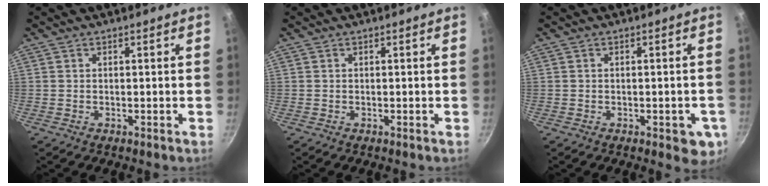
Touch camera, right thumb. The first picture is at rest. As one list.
[{"total": 0.0}, {"total": 5.8, "force": [-1.9, 2.7, 4.7], "torque": [-0.036, 0.004, -0.021]}]